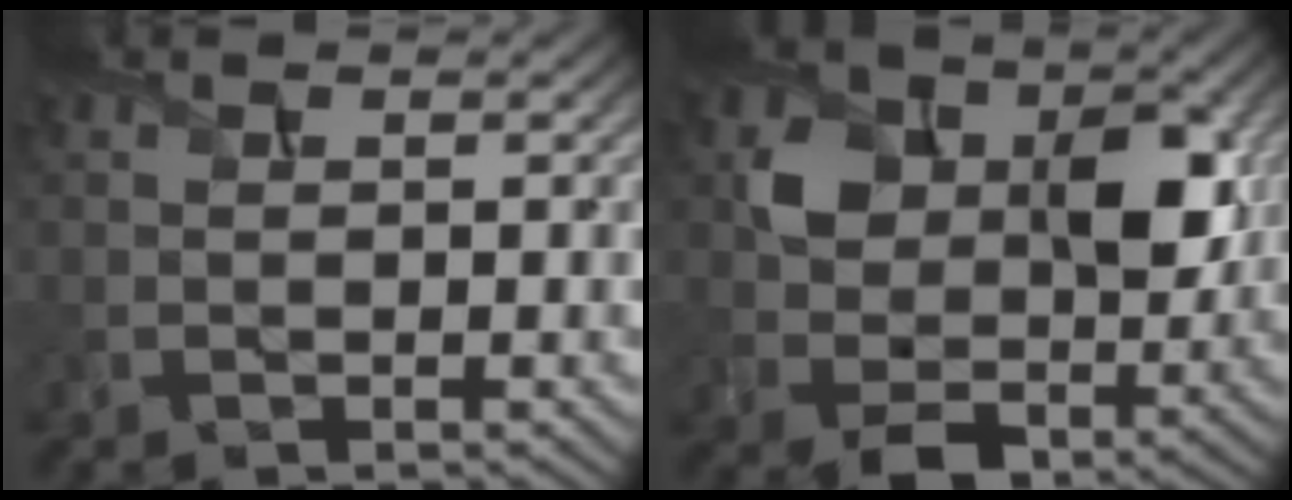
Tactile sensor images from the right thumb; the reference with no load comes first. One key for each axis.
{"total": 9.3, "fx": 1.1, "fy": 7.1, "fz": 5.9, "tx": -0.109, "ty": -0.009, "tz": 0.025}